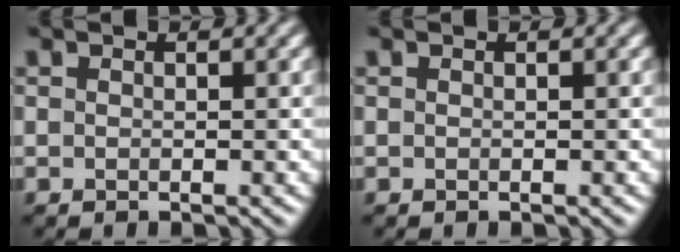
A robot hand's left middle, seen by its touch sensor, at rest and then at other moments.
{"total": 0.0}